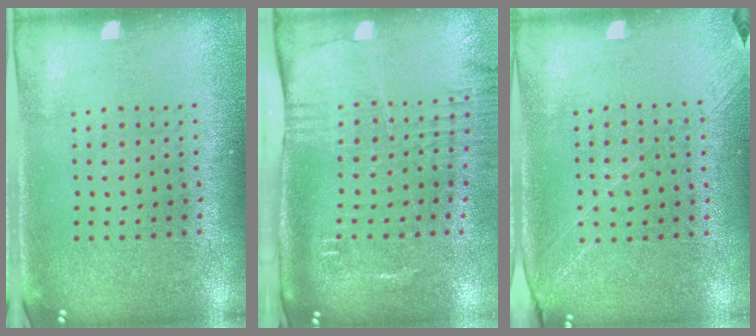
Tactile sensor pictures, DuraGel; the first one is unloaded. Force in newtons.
{"total": 2.8, "press": 2.1, "slide": 1.7}
{"total": 1.3, "press": 1.2, "slide": 0.5}